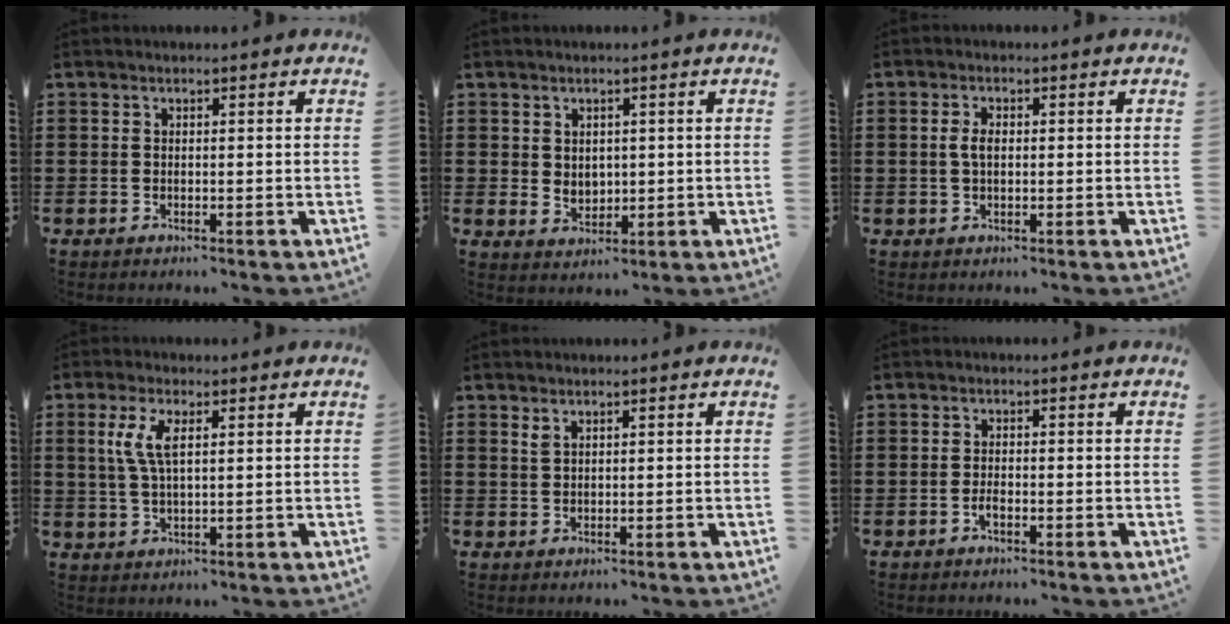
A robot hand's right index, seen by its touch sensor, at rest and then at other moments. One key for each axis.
{"total": 2.6, "fx": 1.3, "fy": 2.2, "fz": 0.6, "tx": -0.012, "ty": 0.006, "tz": 0.022}
{"total": 2.4, "fx": 0.1, "fy": 1.3, "fz": 2.1, "tx": -0.043, "ty": 0.006, "tz": 0.000}
{"total": 5.2, "fx": 1.7, "fy": 1.9, "fz": 4.6, "tx": -0.104, "ty": 0.006, "tz": 0.025}
{"total": 1.1, "fx": 0.8, "fy": 0.5, "fz": 0.6, "tx": -0.015, "ty": 0.003, "tz": 0.014}
{"total": 1.3, "fx": -0.8, "fy": 0.4, "fz": 0.9, "tx": -0.019, "ty": -0.004, "tz": -0.013}